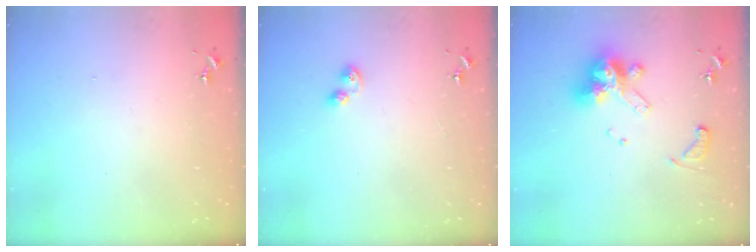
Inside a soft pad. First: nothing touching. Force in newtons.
{"total": 3.5, "press": 3.5, "slide": 0.4}
{"total": 14.2, "press": 14.0, "slide": 1.8}